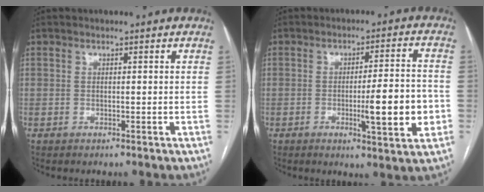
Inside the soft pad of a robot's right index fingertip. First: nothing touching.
{"total": 10.0, "force": [-2.3, 0.9, 9.7], "torque": [-0.136, -0.002, -0.031]}